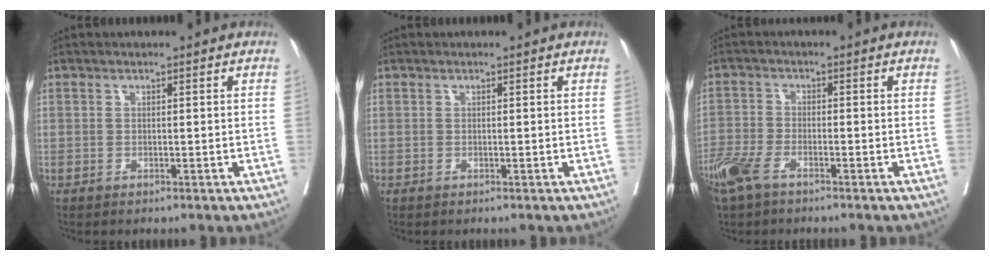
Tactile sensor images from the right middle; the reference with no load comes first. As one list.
[{"total": 0.0}, {"total": 6.3, "force": [-4.4, 2.1, 3.9], "torque": [-0.092, -0.009, -0.087]}]